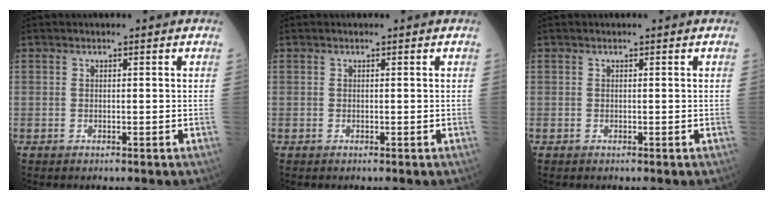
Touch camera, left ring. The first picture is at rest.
{"total": 0.0}
{"total": 0.0}